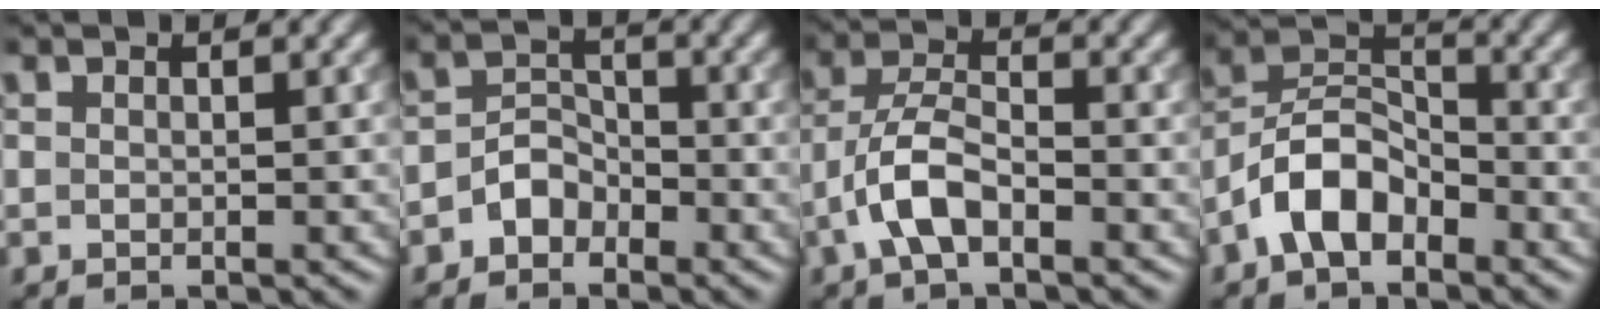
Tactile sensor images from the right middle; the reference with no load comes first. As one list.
[{"total": 2.4, "force": [-1.5, 1.6, 0.8], "torque": [-0.010, 0.012, -0.032]}, {"total": 4.1, "force": [-2.1, 1.6, 3.1], "torque": [-0.062, 0.009, -0.050]}, {"total": 5.5, "force": [-3.3, 3.0, 3.4], "torque": [-0.061, 0.013, -0.072]}]